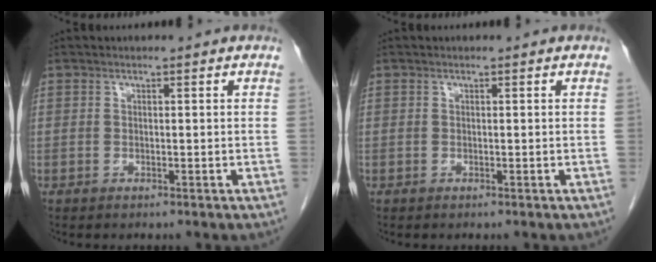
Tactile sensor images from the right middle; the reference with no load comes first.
{"total": 0.0}